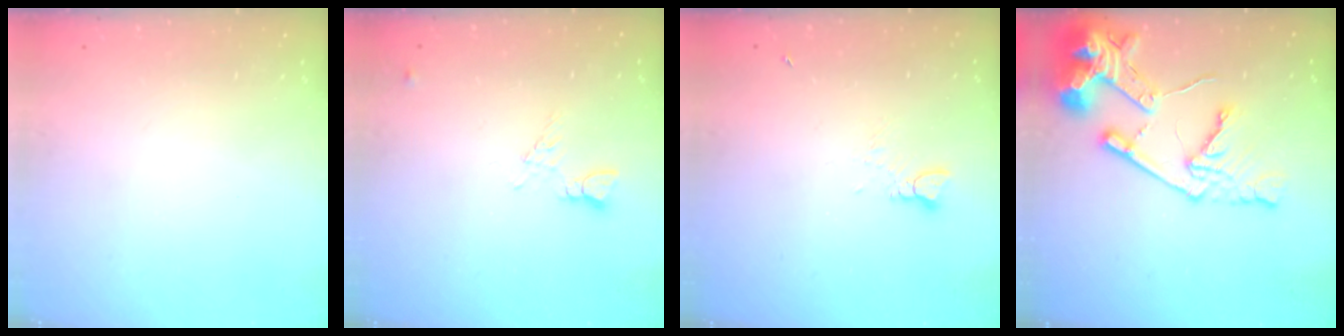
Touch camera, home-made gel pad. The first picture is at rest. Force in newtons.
{"total": 3.7, "press": 3.6, "slide": 0.5}
{"total": 1.5, "press": 1.4, "slide": 0.2}
{"total": 18.7, "press": 18.6, "slide": 2.1}